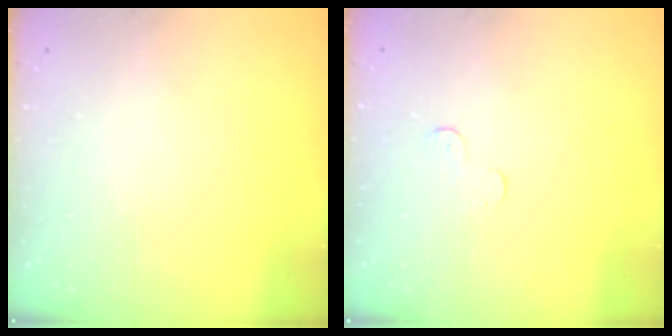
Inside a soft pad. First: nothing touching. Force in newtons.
{"total": 3.5, "press": 3.5, "slide": 0.4}